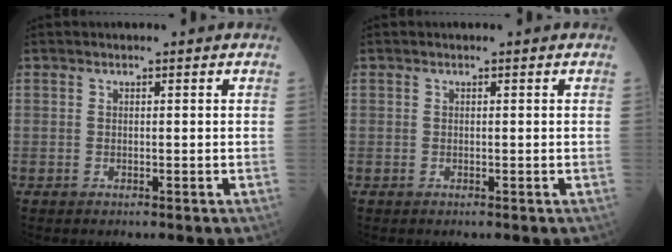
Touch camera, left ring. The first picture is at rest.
{"total": 0.0}